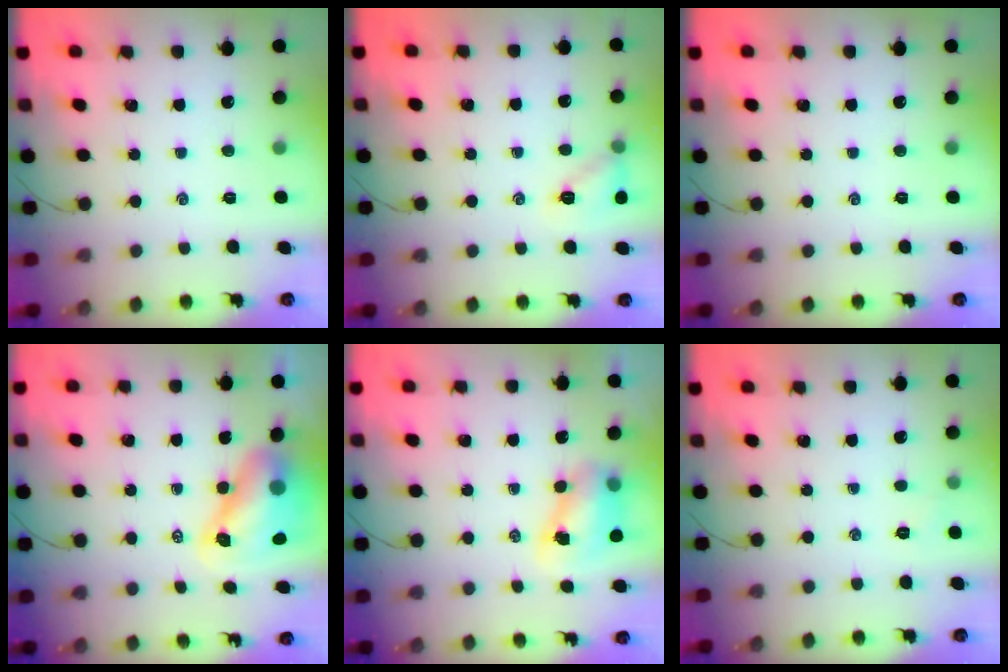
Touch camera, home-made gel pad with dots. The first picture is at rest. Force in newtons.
{"total": 9.2, "press": 9.0, "slide": 1.5}
{"total": 0.0}
{"total": 9.1, "press": 8.7, "slide": 2.7}
{"total": 7.9, "press": 7.7, "slide": 1.5}
{"total": 3.5, "press": 3.3, "slide": 1.1}